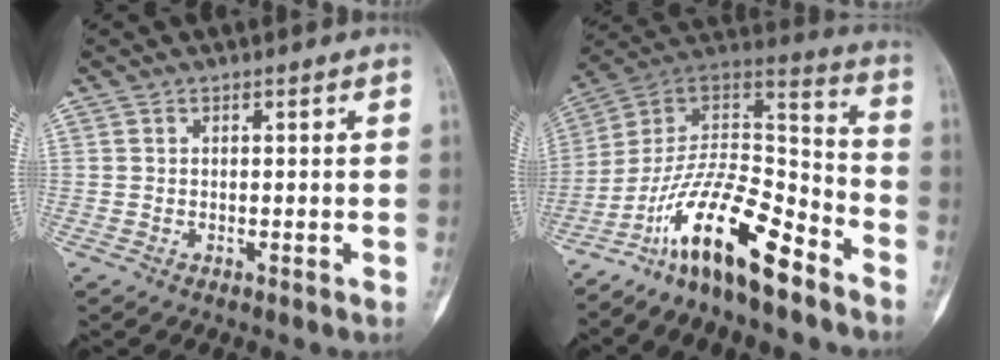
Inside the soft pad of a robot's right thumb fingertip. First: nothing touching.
{"total": 18.9, "force": [-12.7, 5.7, 12.8], "torque": [-0.209, 0.110, -0.223]}